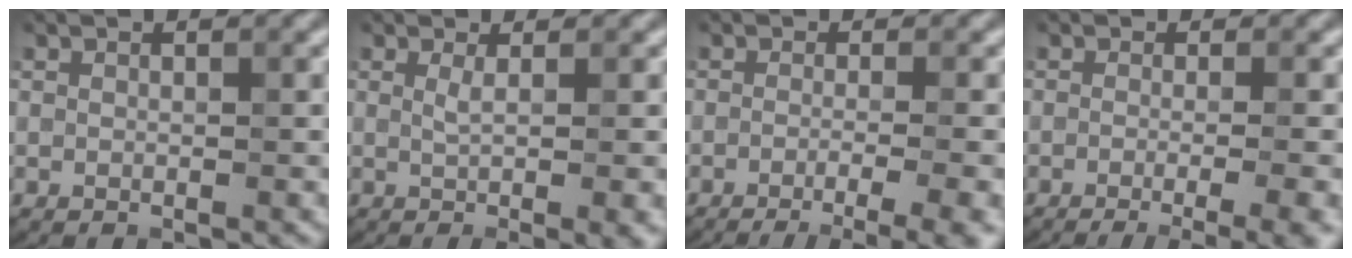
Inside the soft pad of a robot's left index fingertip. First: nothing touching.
{"total": 3.4, "force": [0.4, 0.9, 3.3], "torque": [-0.039, -0.004, 0.003]}
{"total": 6.5, "force": [-3.3, 2.0, 5.3], "torque": [-0.046, -0.004, -0.042]}
{"total": 7.5, "force": [-2.7, 2.9, 6.4], "torque": [-0.041, -0.002, -0.028]}